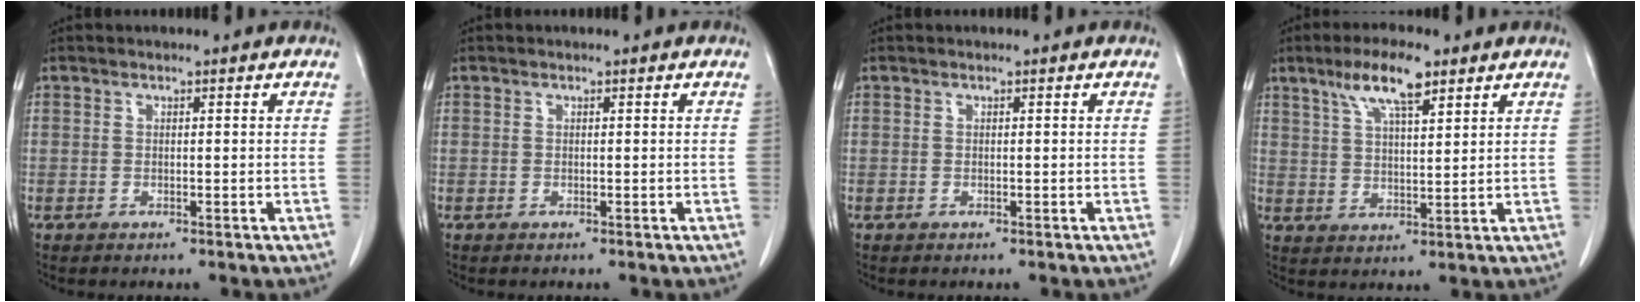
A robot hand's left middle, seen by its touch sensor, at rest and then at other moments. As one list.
[{"total": 0.0}, {"total": 0.0}, {"total": 8.1, "force": [5.2, 1.8, 6.0], "torque": [-0.117, 0.009, 0.095]}]